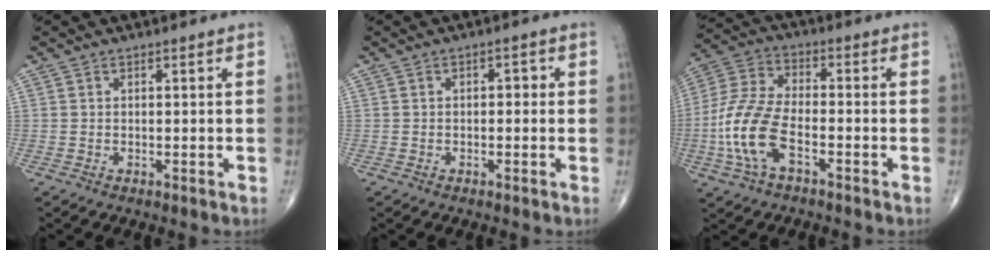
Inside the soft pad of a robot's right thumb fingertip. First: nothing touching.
{"total": 1.9, "force": [0.1, 1.1, 1.6], "torque": [-0.013, 0.008, -0.005]}
{"total": 12.6, "force": [-4.2, 5.9, 10.2], "torque": [-0.229, 0.025, -0.086]}